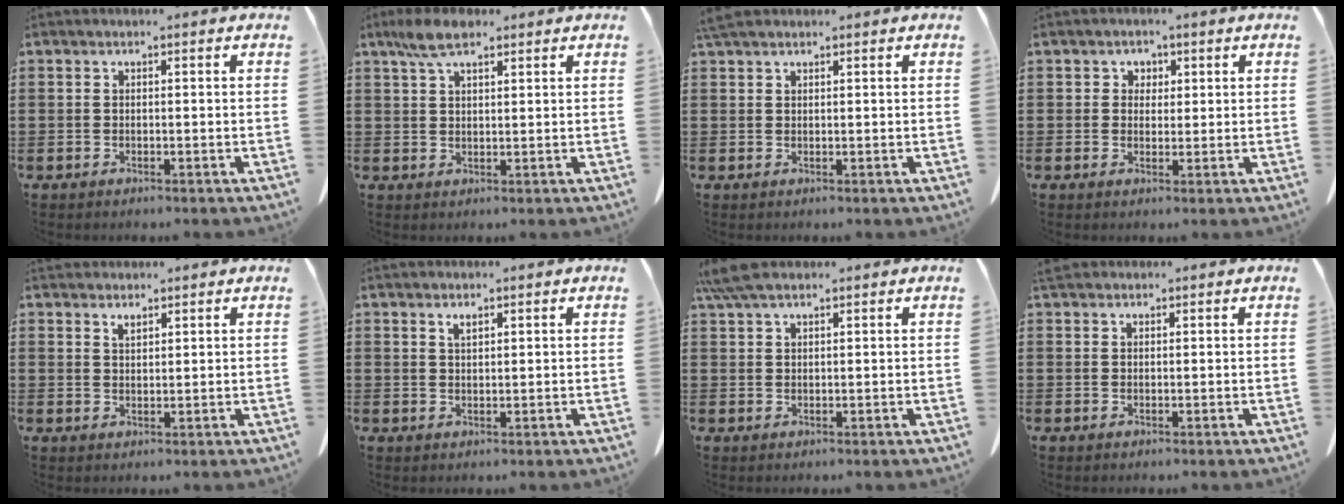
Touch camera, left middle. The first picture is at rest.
{"total": 5.4, "force": [3.4, 2.0, 3.7], "torque": [-0.081, 0.007, 0.064]}
{"total": 2.2, "force": [1.8, 0.6, 1.2], "torque": [-0.029, 0.003, 0.036]}
{"total": 1.9, "force": [0.9, 1.6, 0.3], "torque": [-0.015, 0.008, 0.015]}
{"total": 1.8, "force": [1.6, 0.5, 0.5], "torque": [-0.014, 0.000, 0.031]}
{"total": 1.5, "force": [1.1, 0.4, 1.0], "torque": [-0.022, 0.000, 0.020]}
{"total": 4.8, "force": [3.6, 1.2, 2.9], "torque": [-0.074, -0.003, 0.066]}
{"total": 1.6, "force": [1.4, 0.6, 0.4], "torque": [-0.014, 0.002, 0.028]}